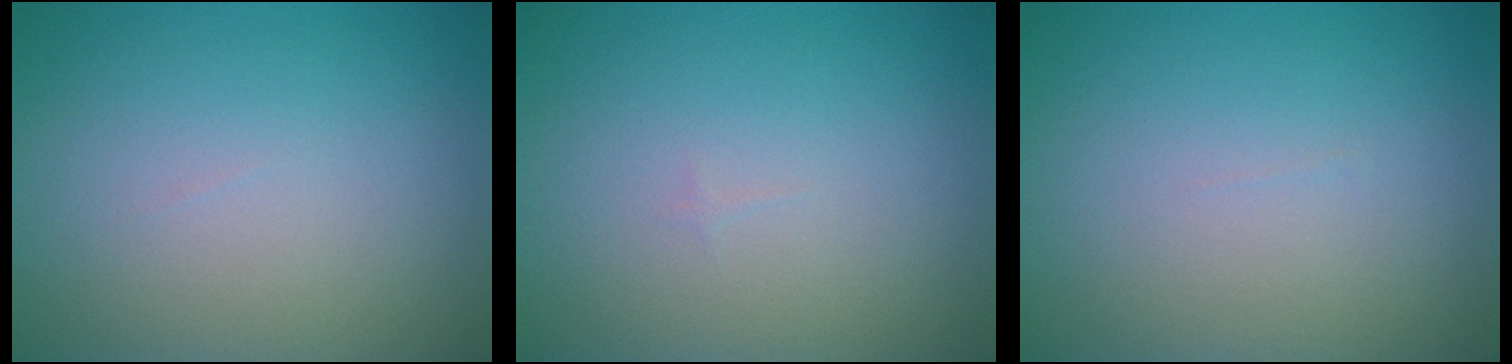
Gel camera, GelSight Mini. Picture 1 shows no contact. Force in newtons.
{"total": 0.0}
{"total": 0.0}